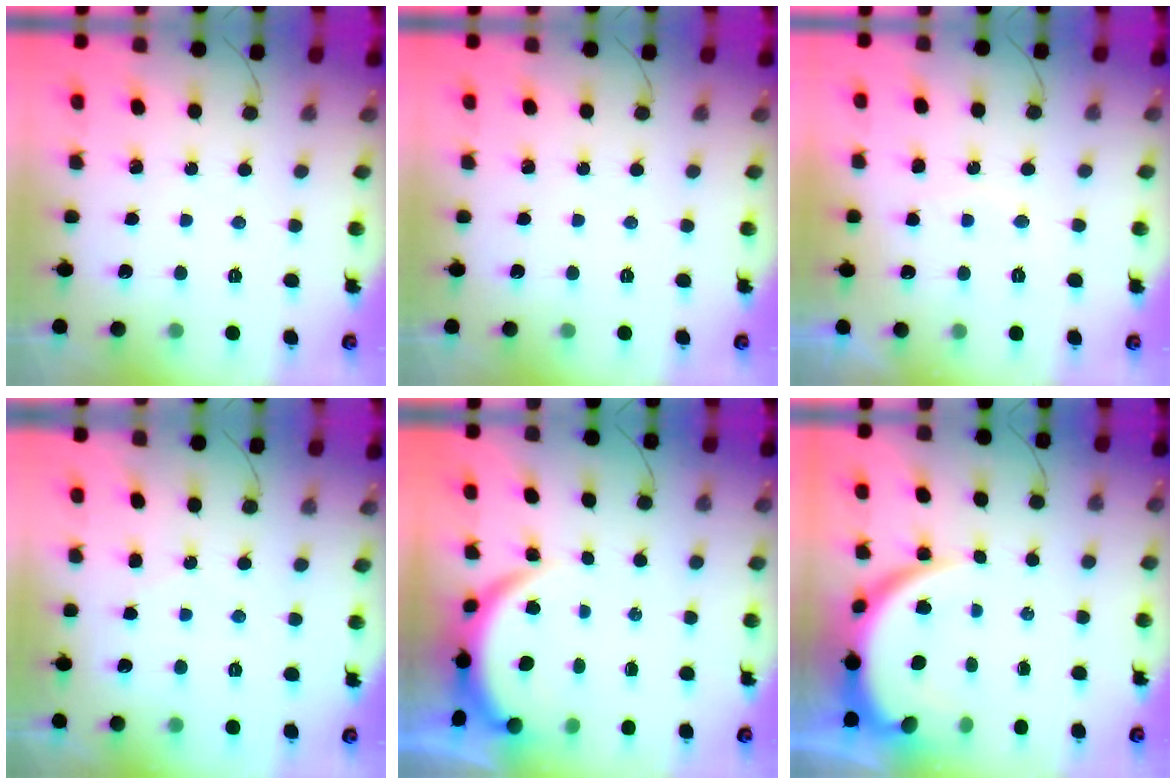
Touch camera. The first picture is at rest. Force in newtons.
{"total": 0.0}
{"total": 6.8, "press": 6.8, "slide": 0.6}
{"total": 4.2, "press": 4.1, "slide": 0.5}
{"total": 5.6, "press": 5.5, "slide": 1.3}
{"total": 10.8, "press": 10.7, "slide": 1.1}